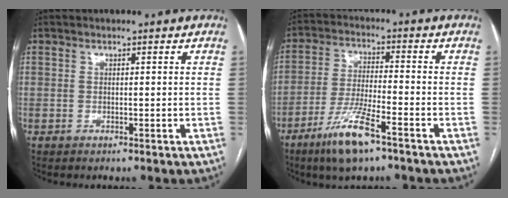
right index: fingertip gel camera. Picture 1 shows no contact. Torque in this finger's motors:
{"motor_torque": [1.03, -0.72, 0.21, 0.12]}